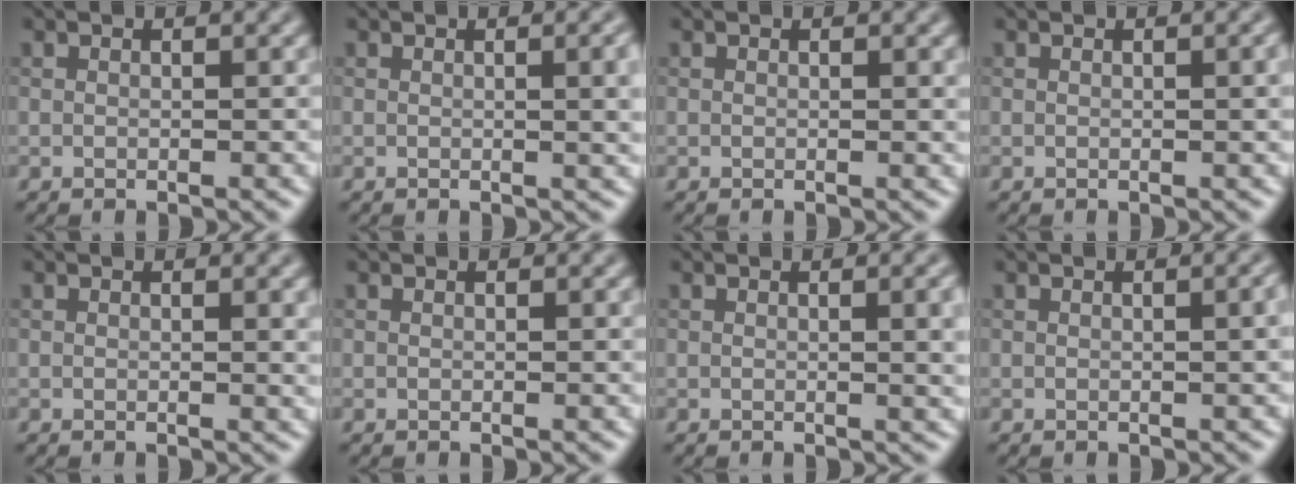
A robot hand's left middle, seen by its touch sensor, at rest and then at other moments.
{"total": 3.8, "force": [0.5, 1.3, 3.6], "torque": [-0.036, 0.009, 0.004]}
{"total": 0.0}
{"total": 1.5, "force": [0.2, 0.4, 1.5], "torque": [-0.016, 0.004, 0.000]}
{"total": 1.0, "force": [0.3, 0.3, 1.0], "torque": [-0.008, -0.001, 0.002]}
{"total": 0.0}
{"total": 3.5, "force": [0.5, 1.1, 3.2], "torque": [-0.033, 0.006, 0.004]}
{"total": 2.0, "force": [0.2, 0.6, 1.8], "torque": [-0.015, 0.007, -0.001]}